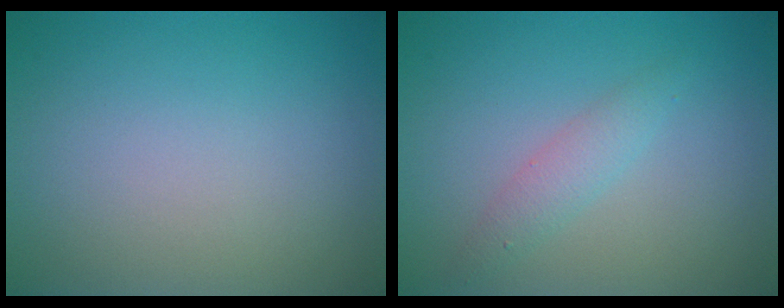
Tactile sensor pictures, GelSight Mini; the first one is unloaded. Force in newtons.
{"total": 1.7, "press": 1.7, "slide": 0.0}